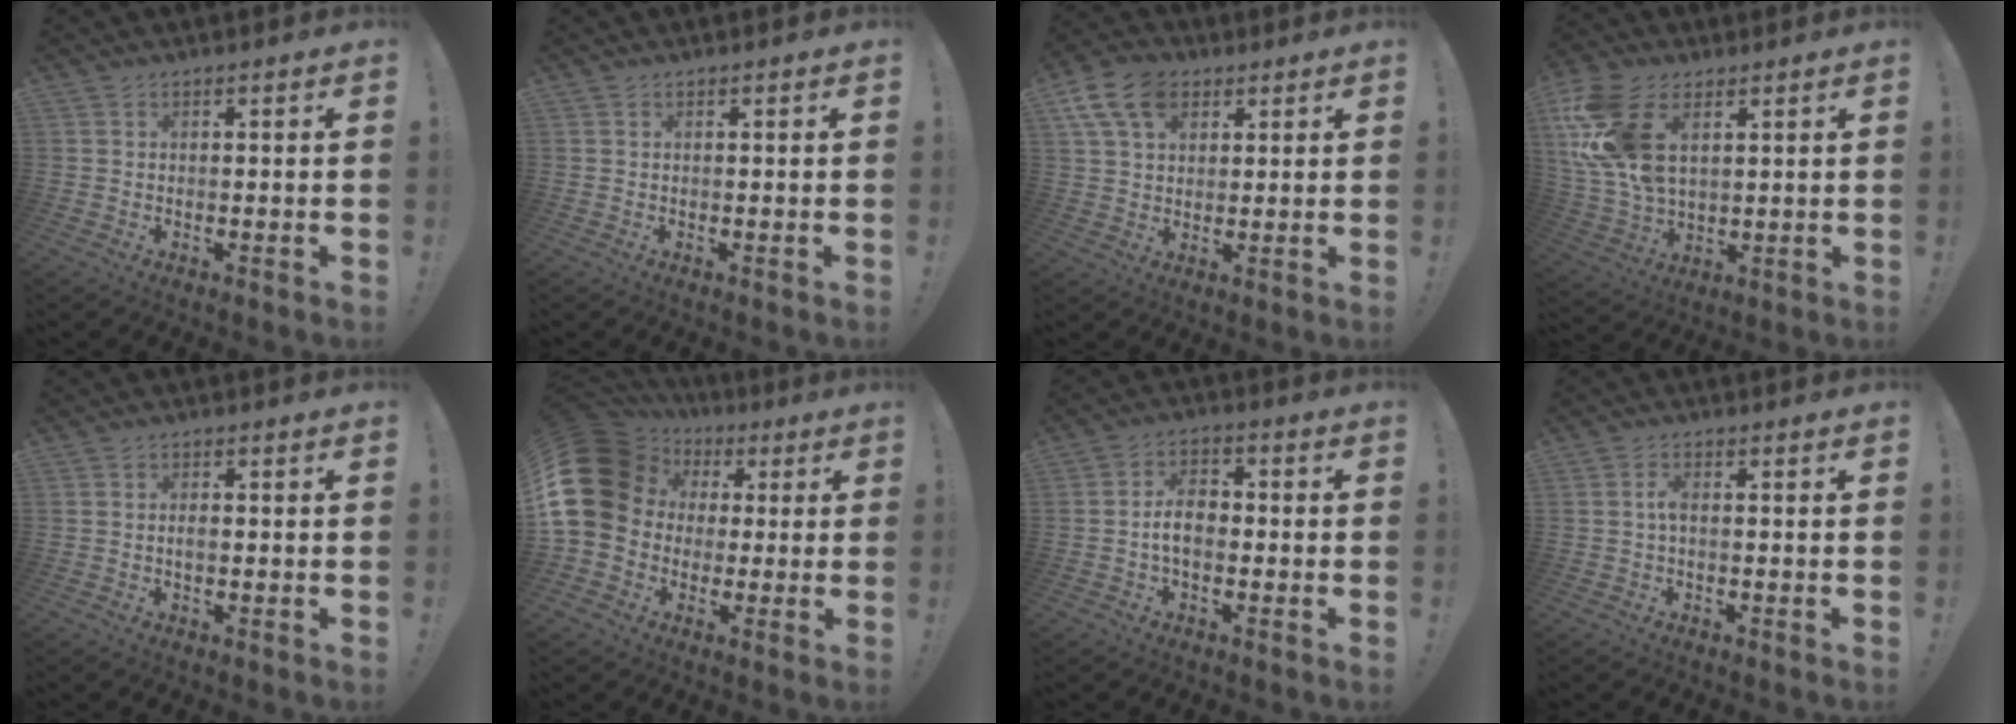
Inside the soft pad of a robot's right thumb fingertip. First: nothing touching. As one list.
[{"total": 0.0}, {"total": 12.5, "force": [5.6, 8.5, 7.2], "torque": [-0.128, -0.011, 0.109]}, {"total": 17.7, "force": [6.4, 10.9, 12.4], "torque": [-0.262, -0.017, 0.119]}, {"total": 1.2, "force": [-0.2, 0.5, 1.1], "torque": [-0.018, 0.001, -0.005]}, {"total": 19.2, "force": [2.8, 15.9, 10.3], "torque": [-0.197, -0.005, 0.073]}, {"total": 7.0, "force": [-1.1, 4.1, 5.6], "torque": [-0.106, 0.009, -0.019]}, {"total": 2.5, "force": [-0.4, 0.8, 2.4], "torque": [-0.044, 0.008, -0.008]}]